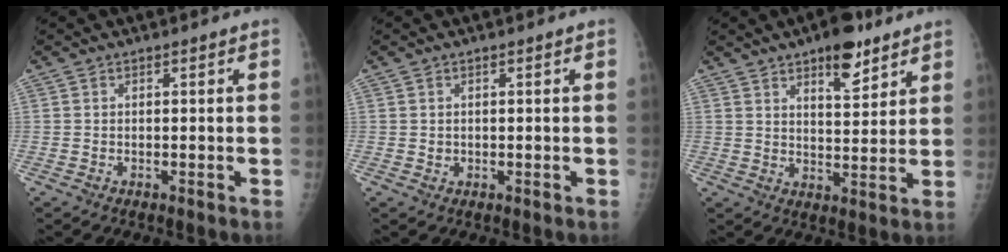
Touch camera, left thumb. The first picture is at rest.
{"total": 0.9, "force": [0.2, 0.7, 0.4], "torque": [-0.001, 0.000, 0.005]}
{"total": 9.2, "force": [5.9, 3.6, 6.1], "torque": [-0.072, -0.035, 0.088]}